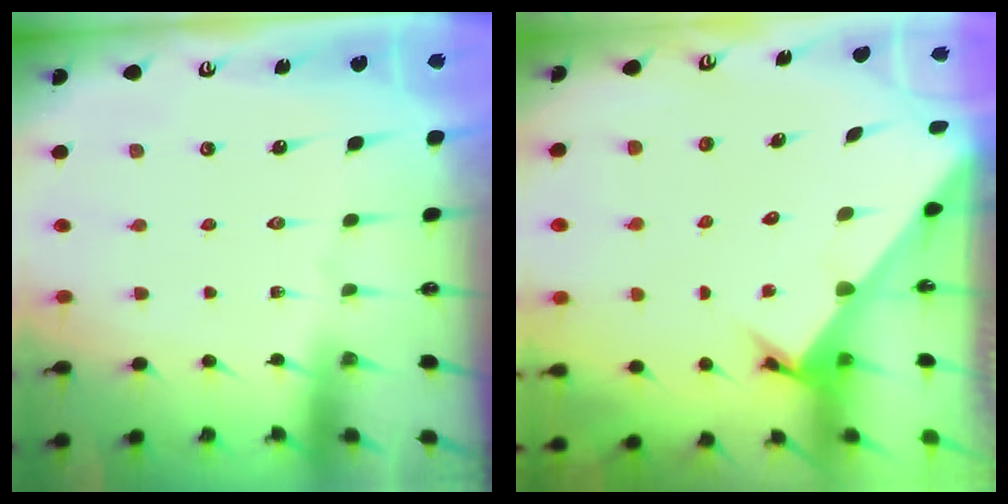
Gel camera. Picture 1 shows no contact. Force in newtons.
{"total": 2.8, "press": 2.8, "slide": 0.2}